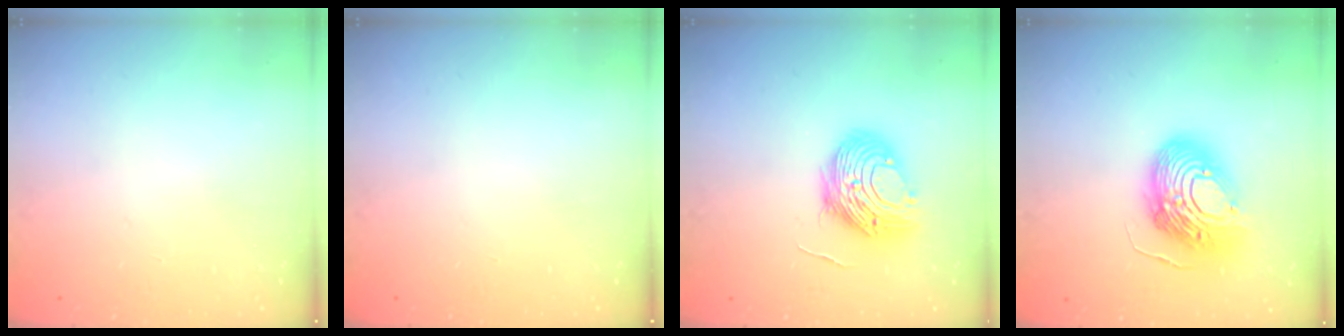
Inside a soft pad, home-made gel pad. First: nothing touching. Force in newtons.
{"total": 0.0}
{"total": 11.5, "press": 11.4, "slide": 1.1}
{"total": 17.4, "press": 17.3, "slide": 1.6}